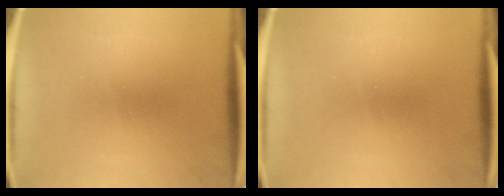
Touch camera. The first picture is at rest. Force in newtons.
{"total": 0.0}